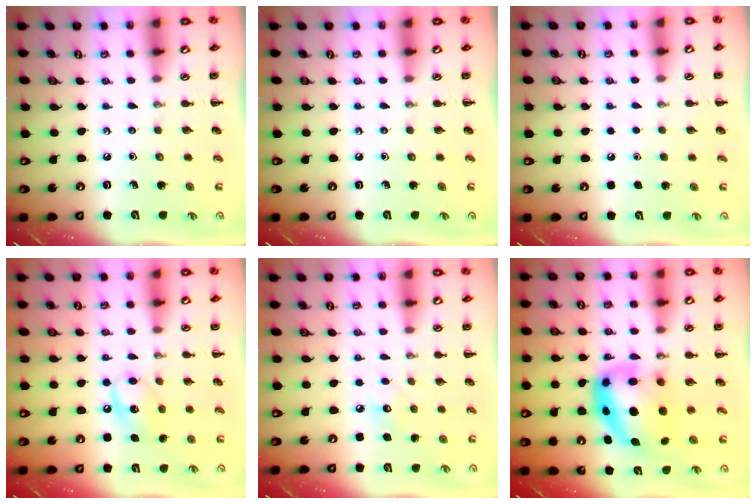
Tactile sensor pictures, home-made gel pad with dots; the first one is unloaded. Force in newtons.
{"total": 0.0}
{"total": 1.7, "press": 1.6, "slide": 0.1}
{"total": 9.8, "press": 9.8, "slide": 1.1}
{"total": 6.7, "press": 6.4, "slide": 1.7}
{"total": 11.8, "press": 11.4, "slide": 3.1}